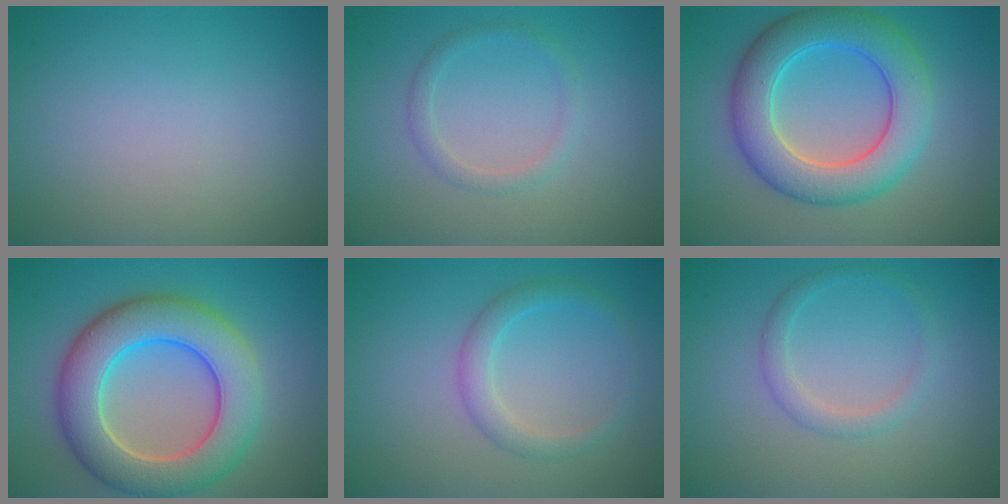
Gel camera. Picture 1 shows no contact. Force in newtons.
{"total": 1.5, "press": 1.5, "slide": 0.1}
{"total": 7.7, "press": 7.7, "slide": 0.3}
{"total": 9.3, "press": 9.2, "slide": 0.7}
{"total": 2.4, "press": 2.4, "slide": 0.0}
{"total": 1.7, "press": 1.7, "slide": 0.0}